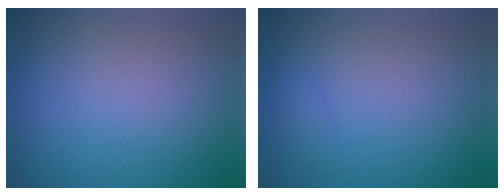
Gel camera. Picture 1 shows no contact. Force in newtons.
{"total": 0.5, "press": 0.5, "slide": 0.0}